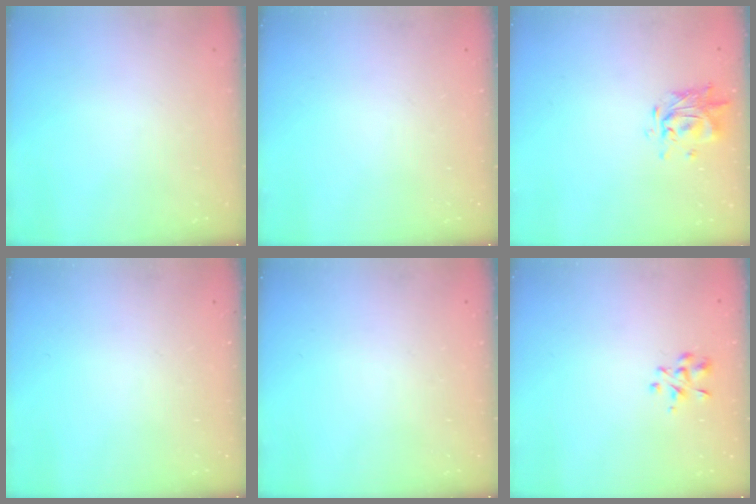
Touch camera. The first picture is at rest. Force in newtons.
{"total": 0.0}
{"total": 1.5, "press": 1.5, "slide": 0.1}
{"total": 0.0}
{"total": 0.0}
{"total": 2.9, "press": 2.7, "slide": 1.0}